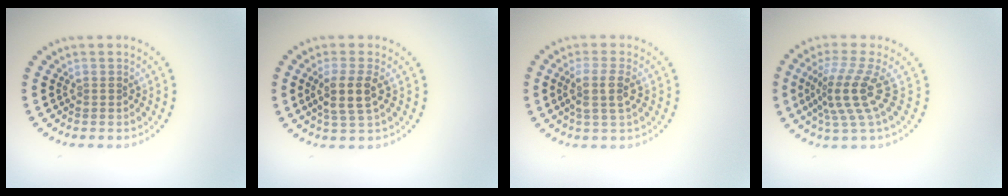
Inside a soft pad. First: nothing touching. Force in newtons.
{"total": 2.9, "press": 2.5, "slide": 1.5}
{"total": 2.7, "press": 2.3, "slide": 1.5}
{"total": 4.4, "press": 2.9, "slide": 3.2}